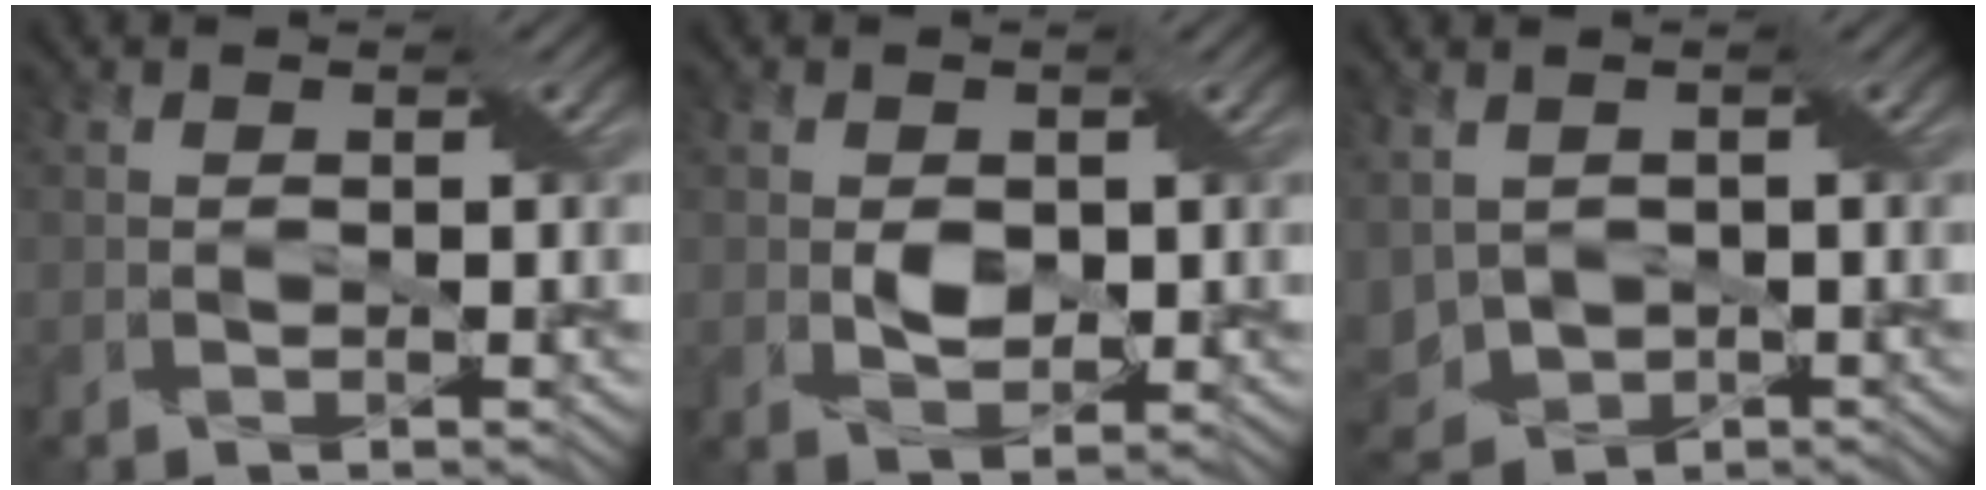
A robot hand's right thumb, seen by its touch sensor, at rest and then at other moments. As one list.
[{"total": 2.8, "force": [0.3, 1.9, 2.0], "torque": [-0.044, -0.002, 0.008]}, {"total": 5.7, "force": [-0.1, 4.2, 3.8], "torque": [-0.116, -0.014, -0.005]}]